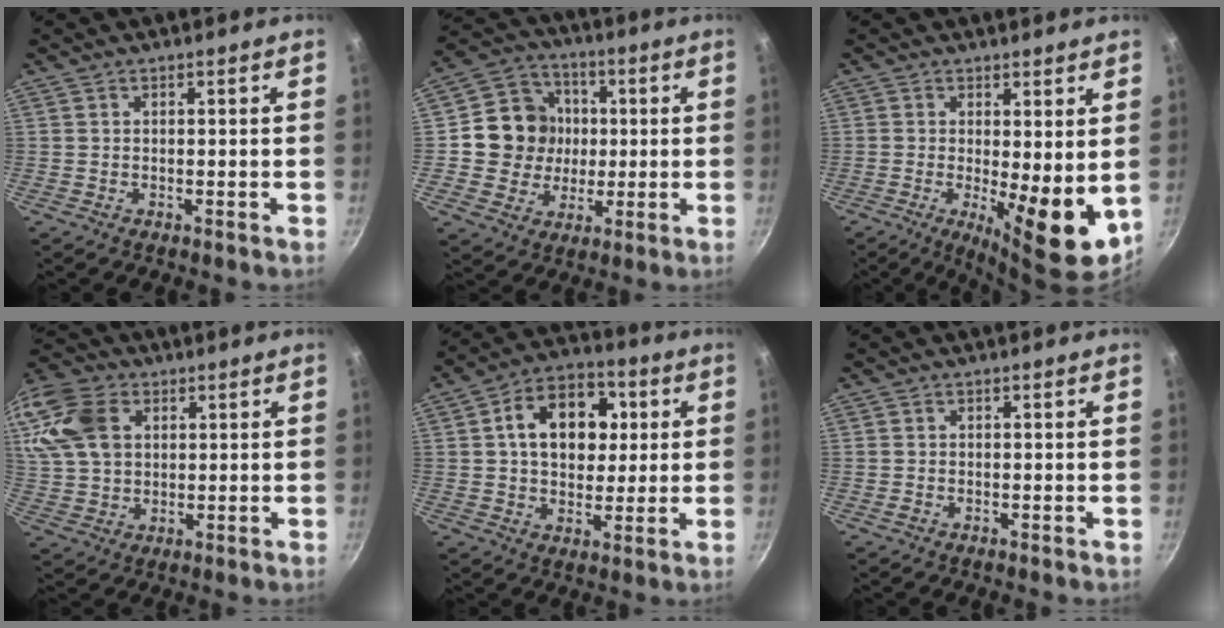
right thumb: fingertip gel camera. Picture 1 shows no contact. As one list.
[{"total": 12.8, "force": [0.6, 12.0, 4.3], "torque": [-0.040, 0.020, 0.002]}, {"total": 10.3, "force": [-0.4, 3.3, 9.7], "torque": [-0.123, -0.020, 0.004]}, {"total": 17.7, "force": [5.4, 13.2, 10.5], "torque": [-0.224, 0.012, 0.101]}, {"total": 15.1, "force": [3.1, 10.7, 10.1], "torque": [-0.116, 0.014, 0.037]}, {"total": 1.5, "force": [-0.8, 1.0, 0.6], "torque": [-0.009, 0.006, -0.014]}]